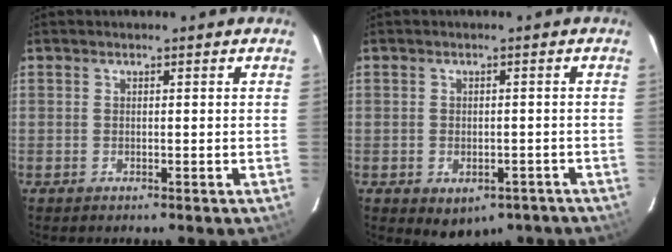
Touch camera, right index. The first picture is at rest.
{"total": 7.2, "force": [-4.2, 4.9, 3.3], "torque": [-0.052, 0.000, -0.033]}